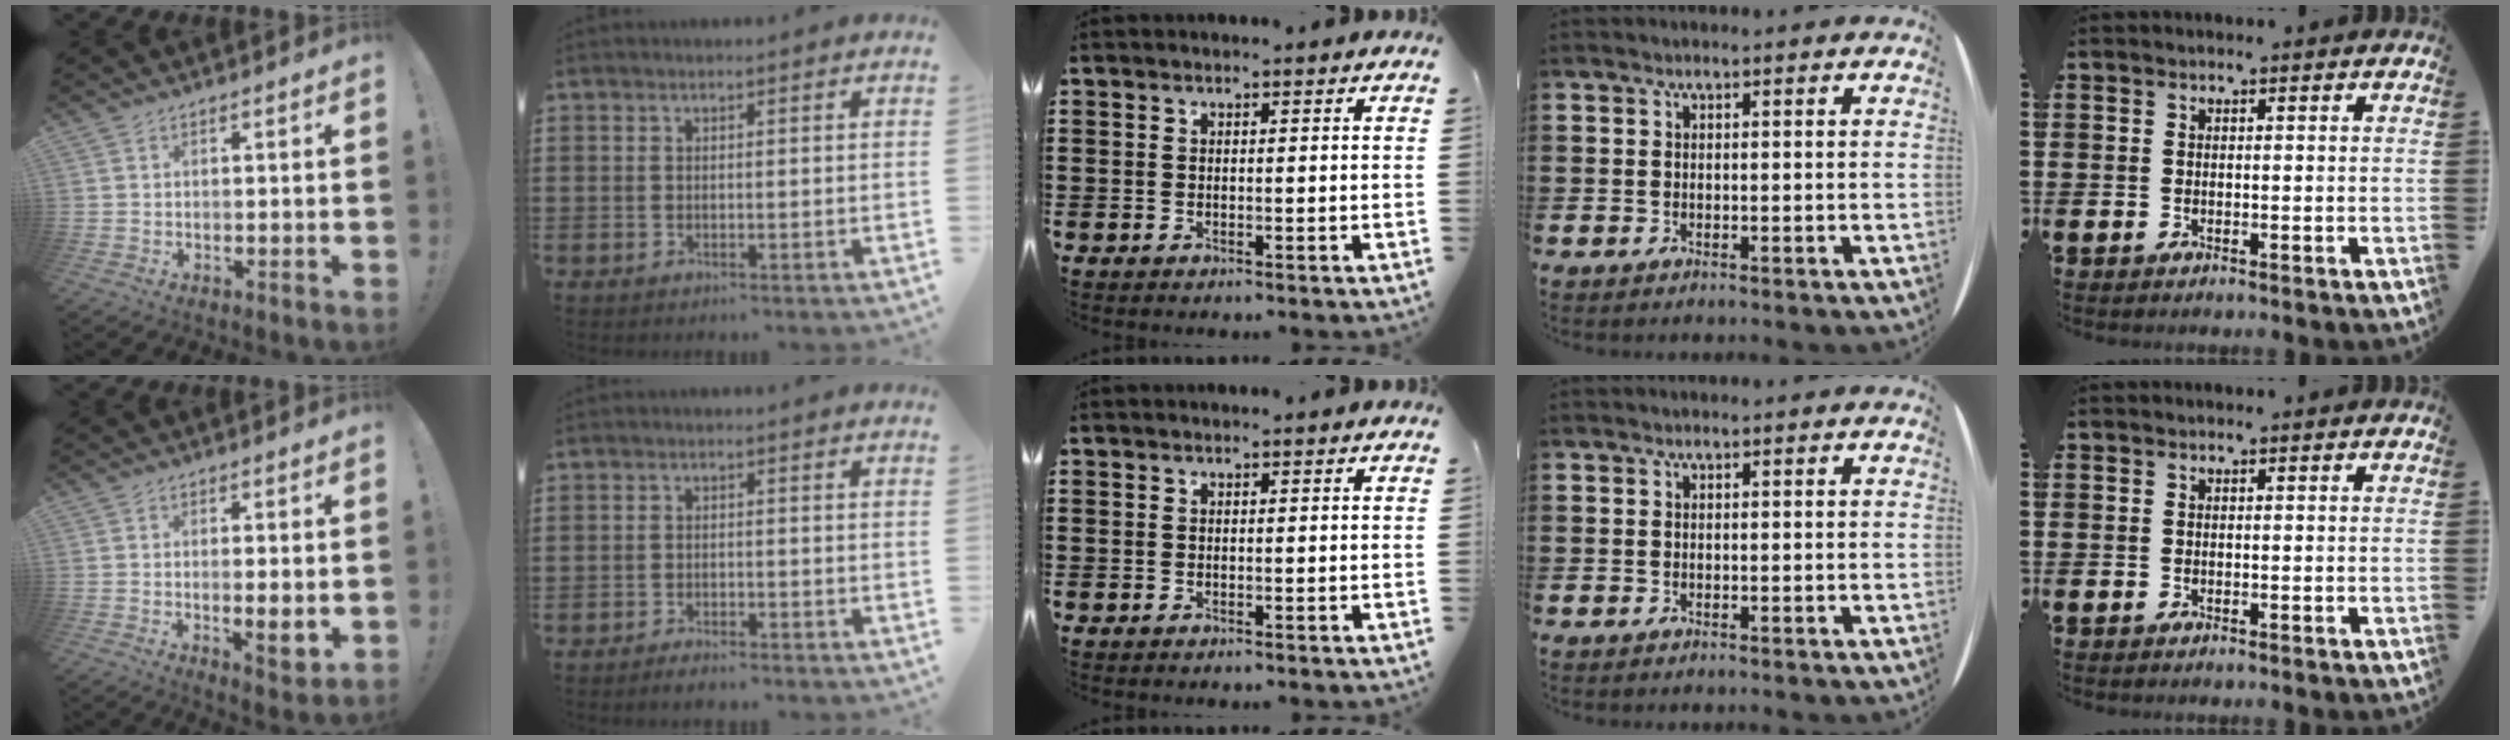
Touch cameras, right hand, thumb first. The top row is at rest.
{"thumb": {"total": 5.0, "force": [-0.1, 1.2, 4.8], "torque": [-0.055, -0.014, 0.001]}, "index": {"total": 1.7, "force": [-1.6, 0.2, 0.3], "torque": [-0.009, 0.002, -0.032]}}